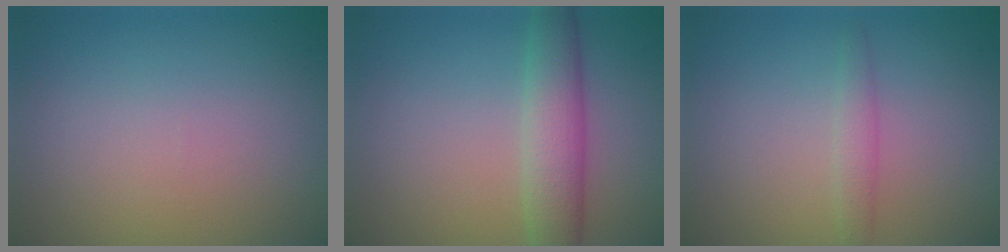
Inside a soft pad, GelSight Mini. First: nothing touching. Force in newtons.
{"total": 4.4, "press": 4.4, "slide": 0.3}
{"total": 1.5, "press": 1.5, "slide": 0.1}